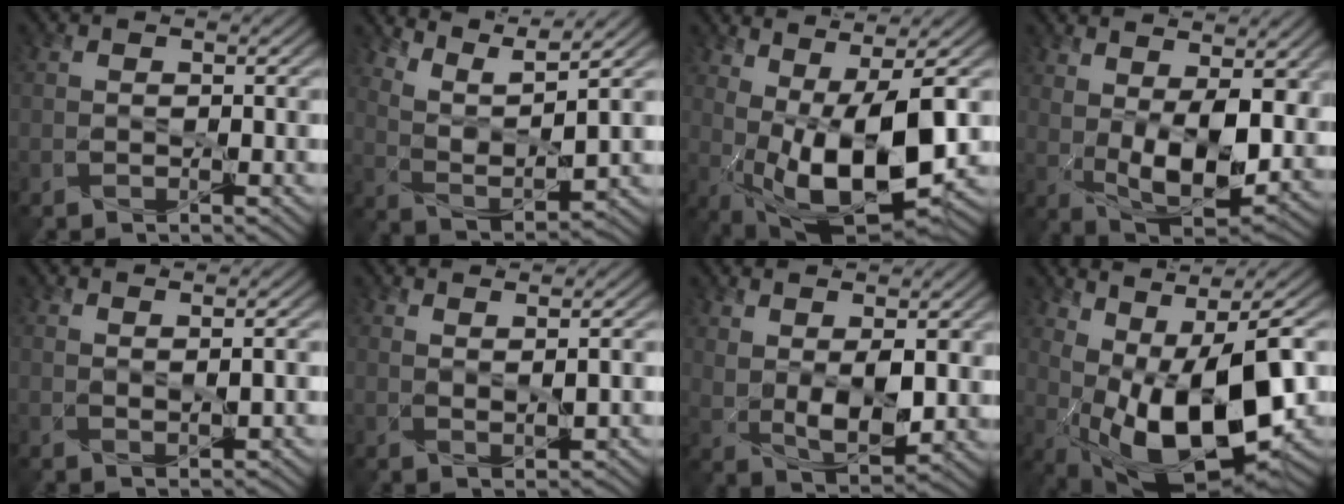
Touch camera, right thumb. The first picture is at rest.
{"total": 8.8, "force": [6.9, 1.5, 5.2], "torque": [-0.110, -0.017, 0.120]}
{"total": 12.5, "force": [0.7, 5.2, 11.3], "torque": [-0.199, -0.010, 0.015]}
{"total": 13.9, "force": [2.9, 7.2, 11.5], "torque": [-0.203, -0.010, 0.059]}
{"total": 1.4, "force": [1.1, 0.0, 1.0], "torque": [-0.016, -0.007, 0.024]}
{"total": 2.3, "force": [1.8, 0.1, 1.5], "torque": [-0.021, -0.008, 0.032]}
{"total": 8.3, "force": [2.4, 4.5, 6.5], "torque": [-0.140, -0.014, 0.055]}
{"total": 13.7, "force": [0.7, 5.9, 12.3], "torque": [-0.205, -0.010, 0.025]}